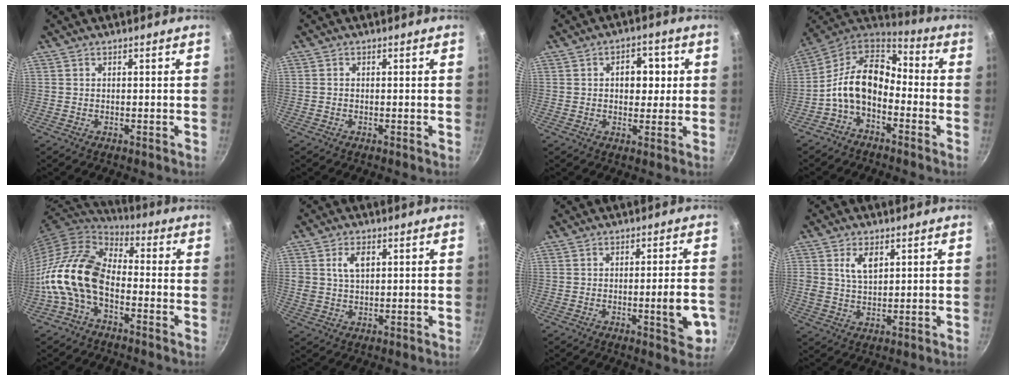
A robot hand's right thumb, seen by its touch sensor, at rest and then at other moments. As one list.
[{"total": 0.0}, {"total": 6.8, "force": [1.1, 4.8, 4.7], "torque": [-0.026, 0.002, 0.011]}, {"total": 13.6, "force": [-3.3, 9.0, 9.6], "torque": [-0.163, 0.057, -0.083]}, {"total": 15.0, "force": [-4.4, 9.2, 11.1], "torque": [-0.192, 0.048, -0.108]}, {"total": 4.7, "force": [1.5, 2.9, 3.3], "torque": [-0.049, -0.005, 0.030]}, {"total": 7.0, "force": [-2.0, 1.5, 6.6], "torque": [-0.080, 0.003, -0.023]}, {"total": 5.5, "force": [2.1, 3.3, 3.8], "torque": [-0.062, -0.011, 0.041]}]